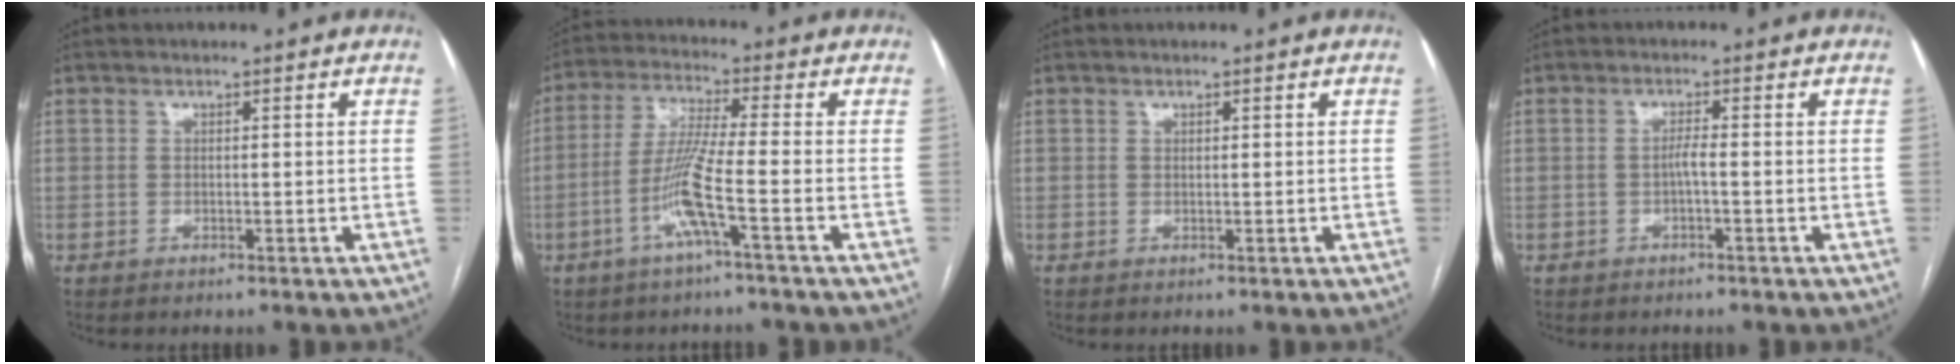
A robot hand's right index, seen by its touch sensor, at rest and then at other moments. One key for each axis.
{"total": 8.1, "fx": -3.3, "fy": -0.9, "fz": 7.4, "tx": -0.151, "ty": 0.000, "tz": -0.069}
{"total": 0.0}
{"total": 1.6, "fx": -0.6, "fy": 0.0, "fz": 1.5, "tx": -0.026, "ty": 0.003, "tz": -0.011}